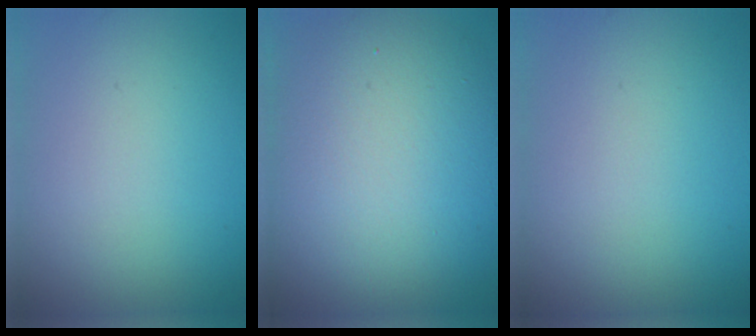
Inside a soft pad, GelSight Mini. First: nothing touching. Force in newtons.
{"total": 13.5, "press": 13.5, "slide": 0.6}
{"total": 0.0}